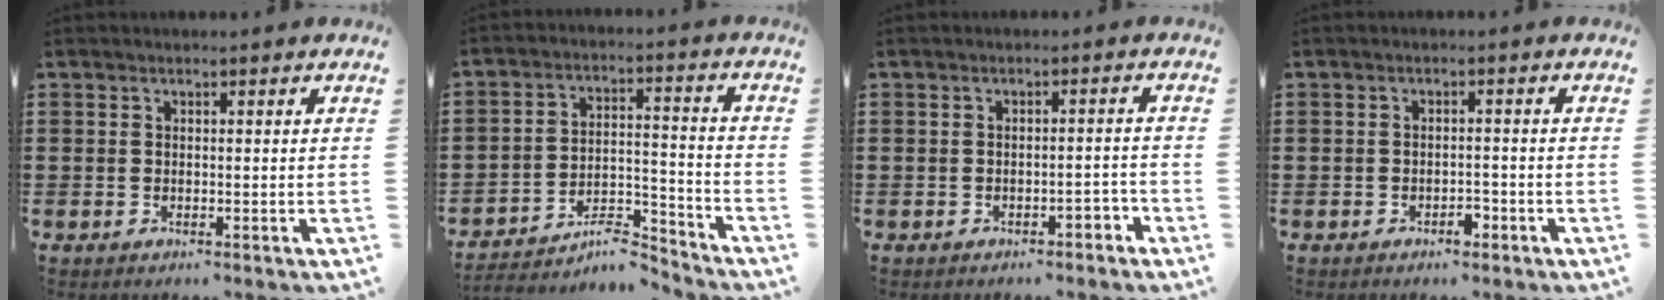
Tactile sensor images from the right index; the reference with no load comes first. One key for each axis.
{"total": 6.6, "fx": -5.9, "fy": 1.5, "fz": 2.6, "tx": -0.035, "ty": 0.012, "tz": -0.110}
{"total": 2.2, "fx": -1.6, "fy": 0.6, "fz": 1.3, "tx": -0.026, "ty": 0.004, "tz": -0.034}
{"total": 2.0, "fx": -1.4, "fy": 0.8, "fz": 1.2, "tx": -0.025, "ty": -0.002, "tz": -0.028}